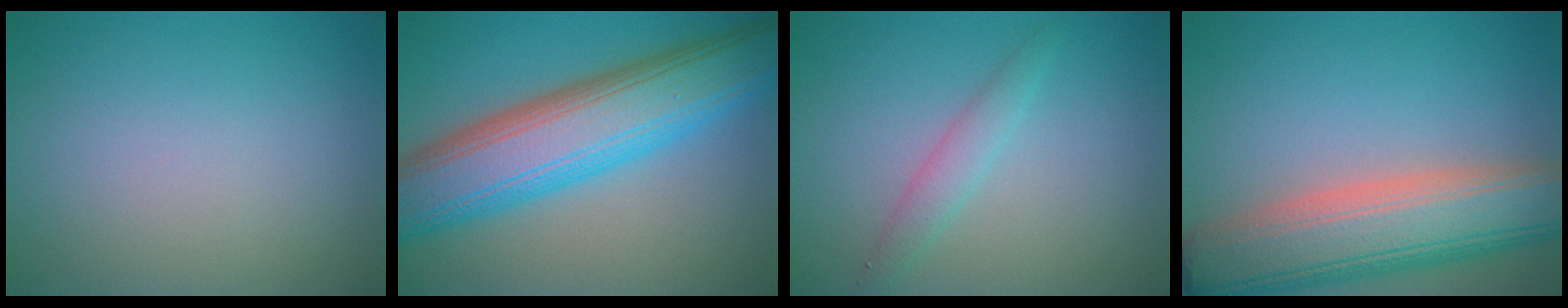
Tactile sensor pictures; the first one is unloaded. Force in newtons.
{"total": 11.2, "press": 11.2, "slide": 0.2}
{"total": 1.9, "press": 1.9, "slide": 0.1}
{"total": 10.5, "press": 10.4, "slide": 0.8}